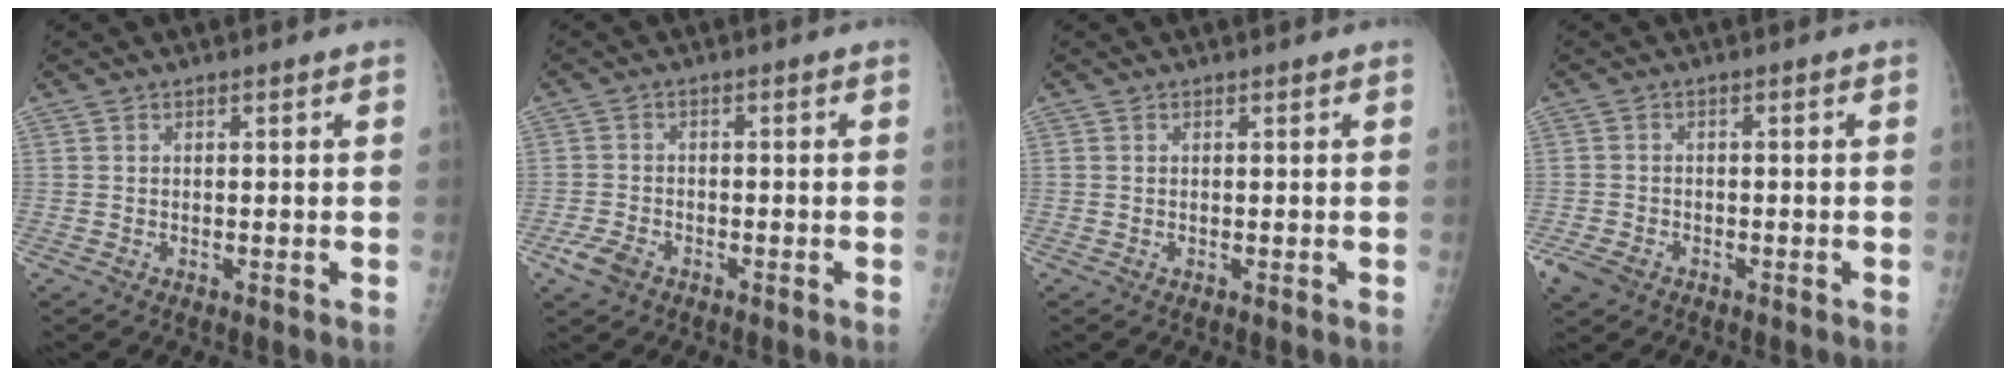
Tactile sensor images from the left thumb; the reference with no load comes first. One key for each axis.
{"total": 4.2, "fx": -2.4, "fy": 2.5, "fz": 2.3, "tx": -0.049, "ty": 0.007, "tz": -0.045}
{"total": 0.0}
{"total": 4.7, "fx": -2.8, "fy": 3.1, "fz": 2.1, "tx": -0.049, "ty": 0.004, "tz": -0.050}